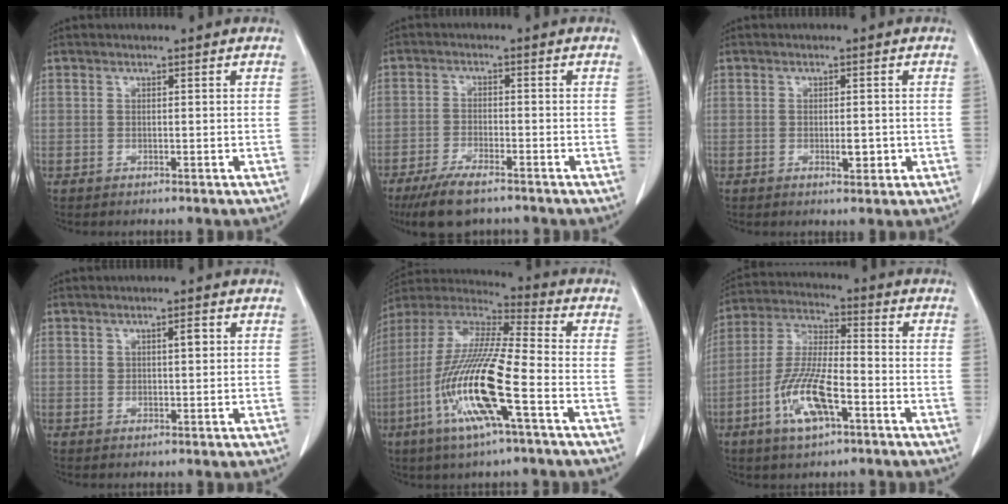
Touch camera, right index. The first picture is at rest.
{"total": 7.4, "force": [-5.6, 1.8, 4.4], "torque": [-0.082, -0.016, -0.098]}
{"total": 2.3, "force": [-0.5, 0.9, 2.1], "torque": [-0.033, -0.001, -0.004]}
{"total": 2.0, "force": [0.8, 0.8, 1.7], "torque": [-0.024, 0.001, 0.013]}
{"total": 17.7, "force": [-6.0, 1.5, 16.6], "torque": [-0.345, -0.015, -0.119]}
{"total": 11.5, "force": [-4.8, 3.2, 9.9], "torque": [-0.210, -0.002, -0.089]}